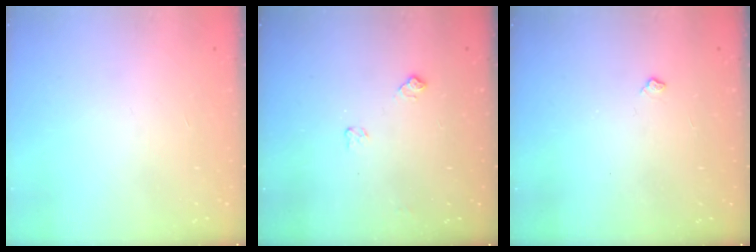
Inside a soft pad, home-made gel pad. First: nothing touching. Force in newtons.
{"total": 4.9, "press": 4.8, "slide": 0.7}
{"total": 3.7, "press": 3.7, "slide": 0.6}